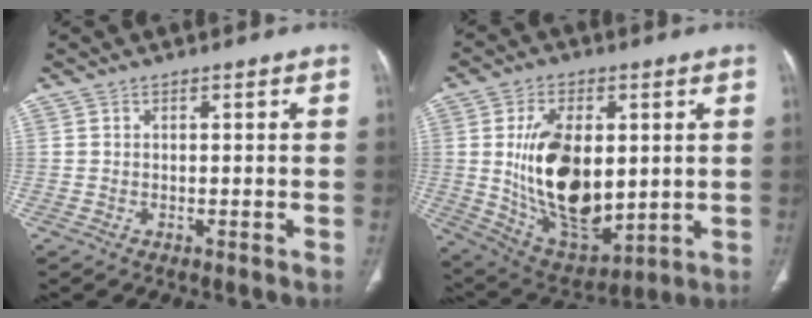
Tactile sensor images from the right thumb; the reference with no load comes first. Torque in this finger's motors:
{"motor_torque": [2.39, 2.62, 1.60, -0.57, 0.24]}